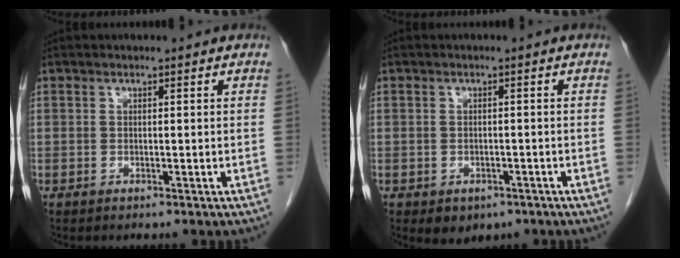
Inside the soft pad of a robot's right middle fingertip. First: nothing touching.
{"total": 3.8, "force": [-2.2, 2.6, 1.5], "torque": [-0.014, 0.001, -0.021]}